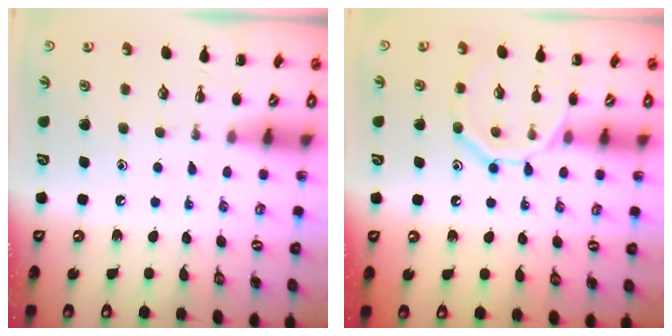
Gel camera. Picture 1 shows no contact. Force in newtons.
{"total": 12.3, "press": 12.3, "slide": 1.1}